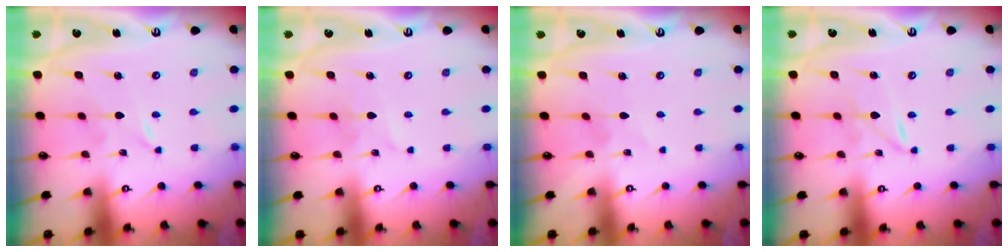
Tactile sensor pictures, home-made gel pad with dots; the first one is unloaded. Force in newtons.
{"total": 3.7, "press": 3.7, "slide": 0.4}
{"total": 2.4, "press": 2.4, "slide": 0.3}
{"total": 1.6, "press": 1.6, "slide": 0.2}